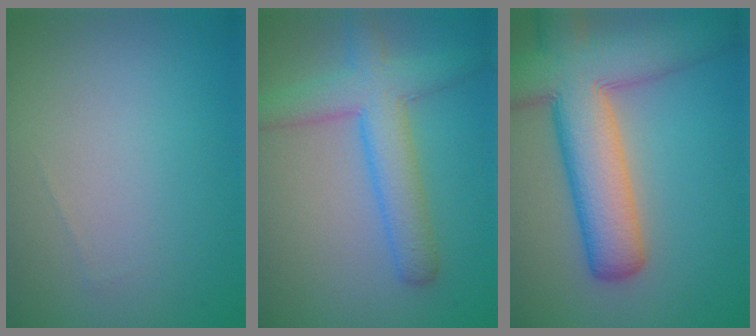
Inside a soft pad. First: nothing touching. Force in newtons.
{"total": 4.3, "press": 4.3, "slide": 0.2}
{"total": 10.5, "press": 10.4, "slide": 0.6}